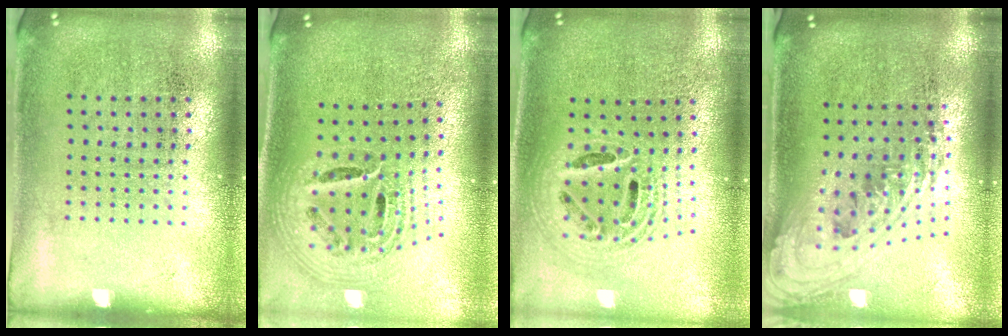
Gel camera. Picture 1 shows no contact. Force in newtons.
{"total": 2.1, "press": 1.7, "slide": 1.4}
{"total": 2.1, "press": 1.7, "slide": 1.2}
{"total": 2.4, "press": 1.7, "slide": 1.7}